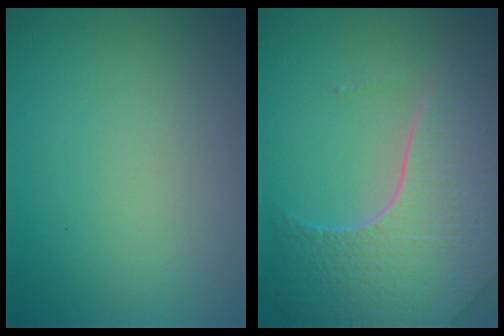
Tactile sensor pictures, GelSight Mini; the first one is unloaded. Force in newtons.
{"total": 8.4, "press": 5.8, "slide": 6.0}